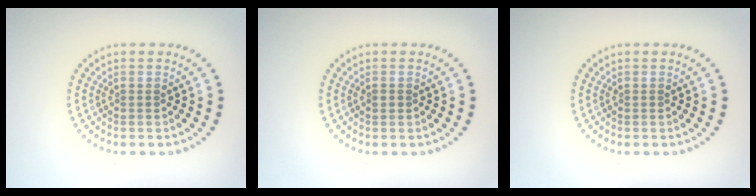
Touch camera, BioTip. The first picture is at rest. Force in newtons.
{"total": 0.7, "press": 0.7, "slide": 0.0}
{"total": 0.0}